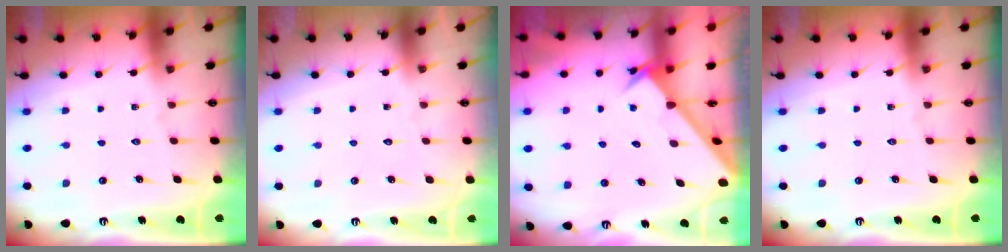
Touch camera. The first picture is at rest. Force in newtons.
{"total": 1.8, "press": 1.8, "slide": 0.1}
{"total": 2.4, "press": 2.4, "slide": 0.2}
{"total": 0.0}